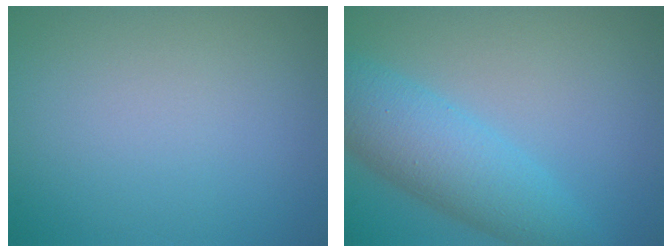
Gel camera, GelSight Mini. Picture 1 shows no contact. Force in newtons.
{"total": 6.1, "press": 6.1, "slide": 0.1}